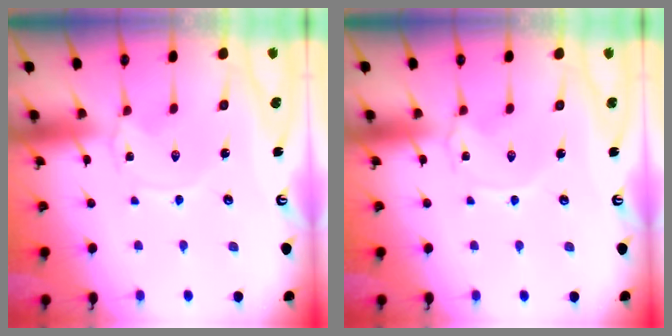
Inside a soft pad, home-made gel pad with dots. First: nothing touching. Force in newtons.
{"total": 0.6, "press": 0.6, "slide": 0.2}